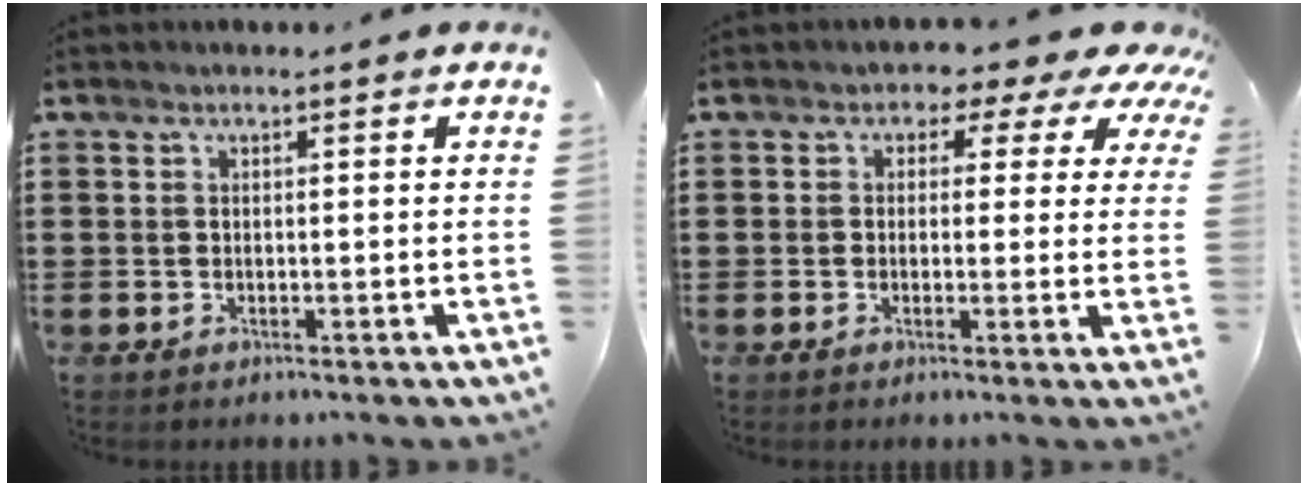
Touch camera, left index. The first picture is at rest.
{"total": 2.4, "force": [0.6, 2.2, 1.0], "torque": [-0.027, -0.005, -0.001]}